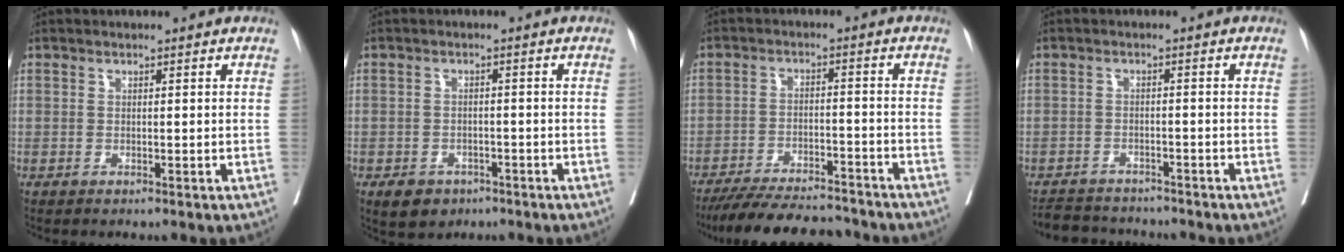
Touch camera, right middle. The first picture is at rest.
{"total": 4.4, "force": [-2.8, 3.0, 1.5], "torque": [-0.021, 0.003, -0.037]}
{"total": 15.1, "force": [-13.9, 2.6, 5.4], "torque": [-0.096, -0.005, -0.202]}
{"total": 7.3, "force": [-7.1, 1.4, 1.2], "torque": [-0.017, 0.002, -0.105]}